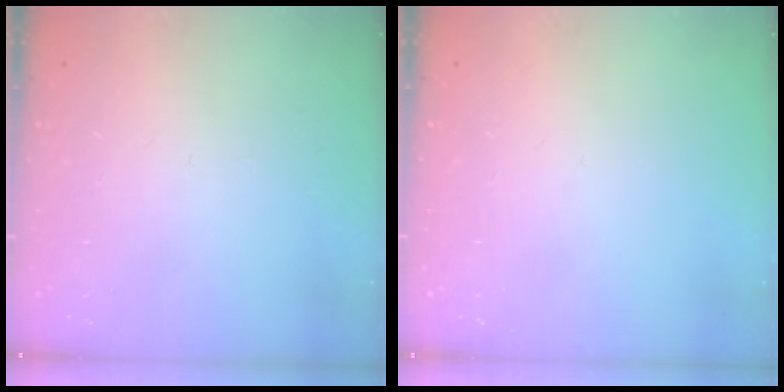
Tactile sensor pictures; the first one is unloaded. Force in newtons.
{"total": 0.0}